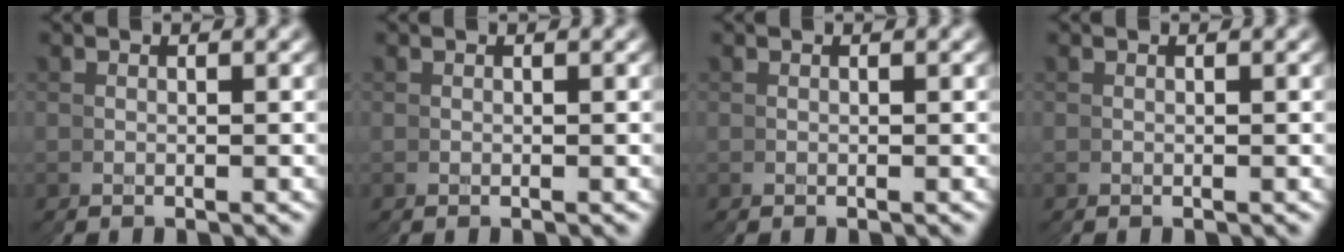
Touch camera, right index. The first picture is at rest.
{"total": 0.0}
{"total": 0.0}
{"total": 0.0}